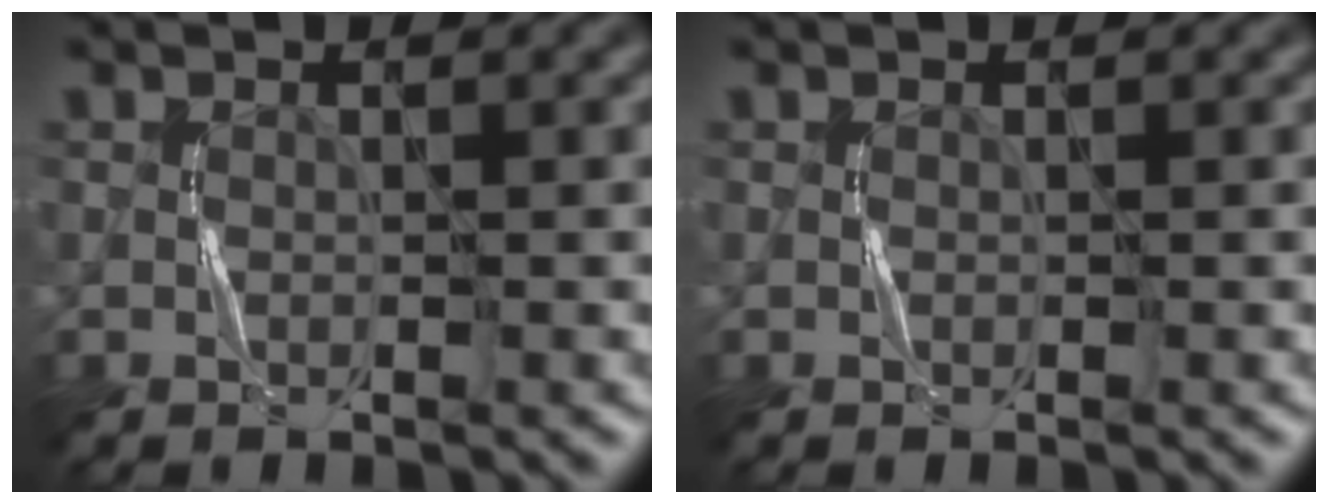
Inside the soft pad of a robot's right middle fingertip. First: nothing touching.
{"total": 0.0}